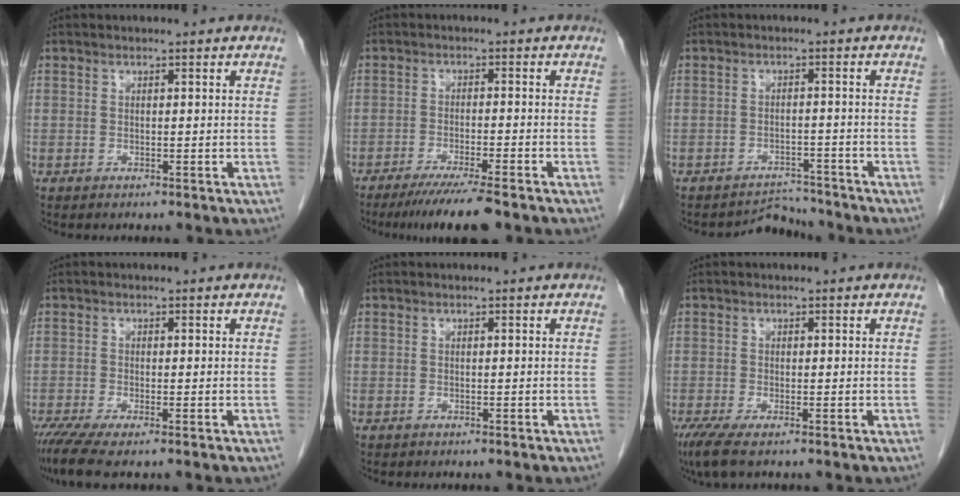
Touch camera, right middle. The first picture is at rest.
{"total": 7.9, "force": [-6.3, -0.3, 4.9], "torque": [-0.072, -0.020, -0.101]}
{"total": 3.5, "force": [-3.2, 0.4, -1.2], "torque": [0.021, 0.004, -0.047]}
{"total": 4.3, "force": [-3.1, 0.2, 3.0], "torque": [-0.055, -0.013, -0.059]}
{"total": 0.0}
{"total": 3.8, "force": [-2.5, 0.6, 2.7], "torque": [-0.056, -0.015, -0.047]}